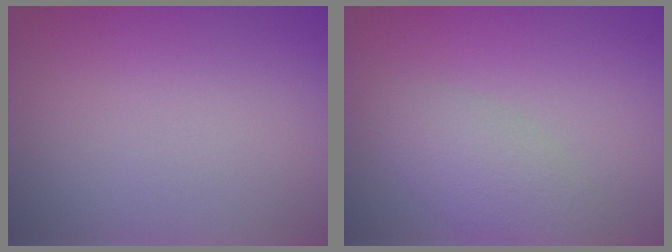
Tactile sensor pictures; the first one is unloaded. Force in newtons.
{"total": 3.1, "press": 3.1, "slide": 0.2}